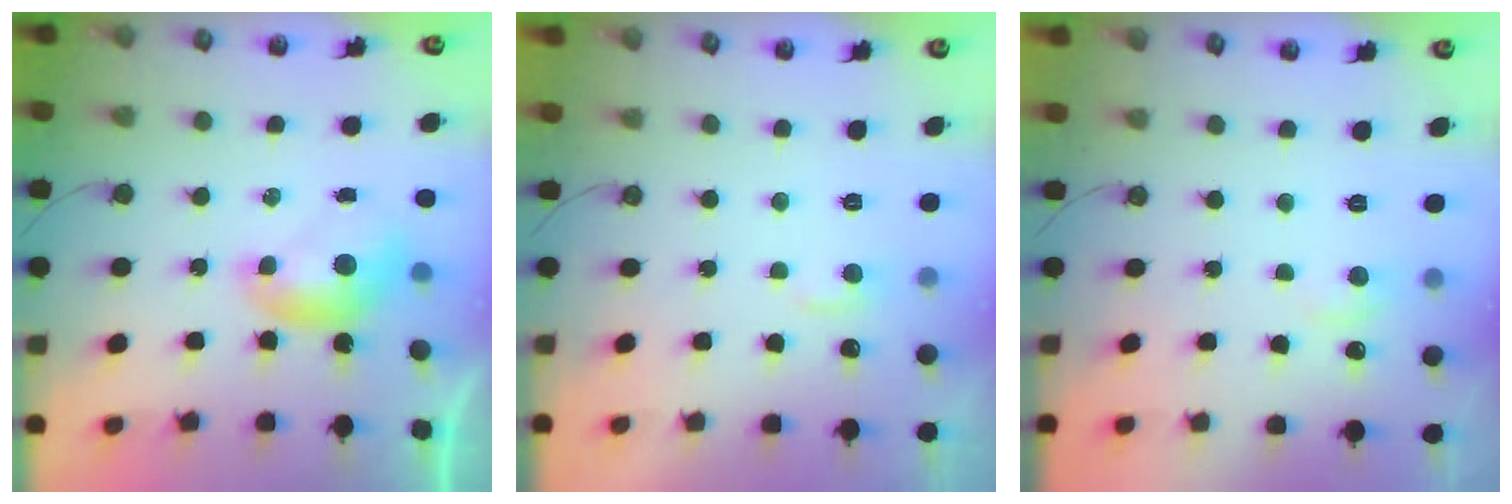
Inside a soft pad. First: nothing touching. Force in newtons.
{"total": 2.5, "press": 2.5, "slide": 0.5}
{"total": 0.8, "press": 0.2, "slide": 0.8}